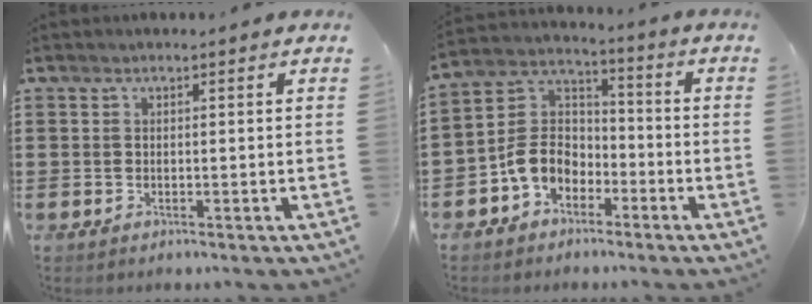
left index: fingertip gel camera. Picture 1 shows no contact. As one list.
[{"total": 7.5, "force": [-4.0, 5.4, 3.2], "torque": [-0.092, 0.013, -0.086]}]